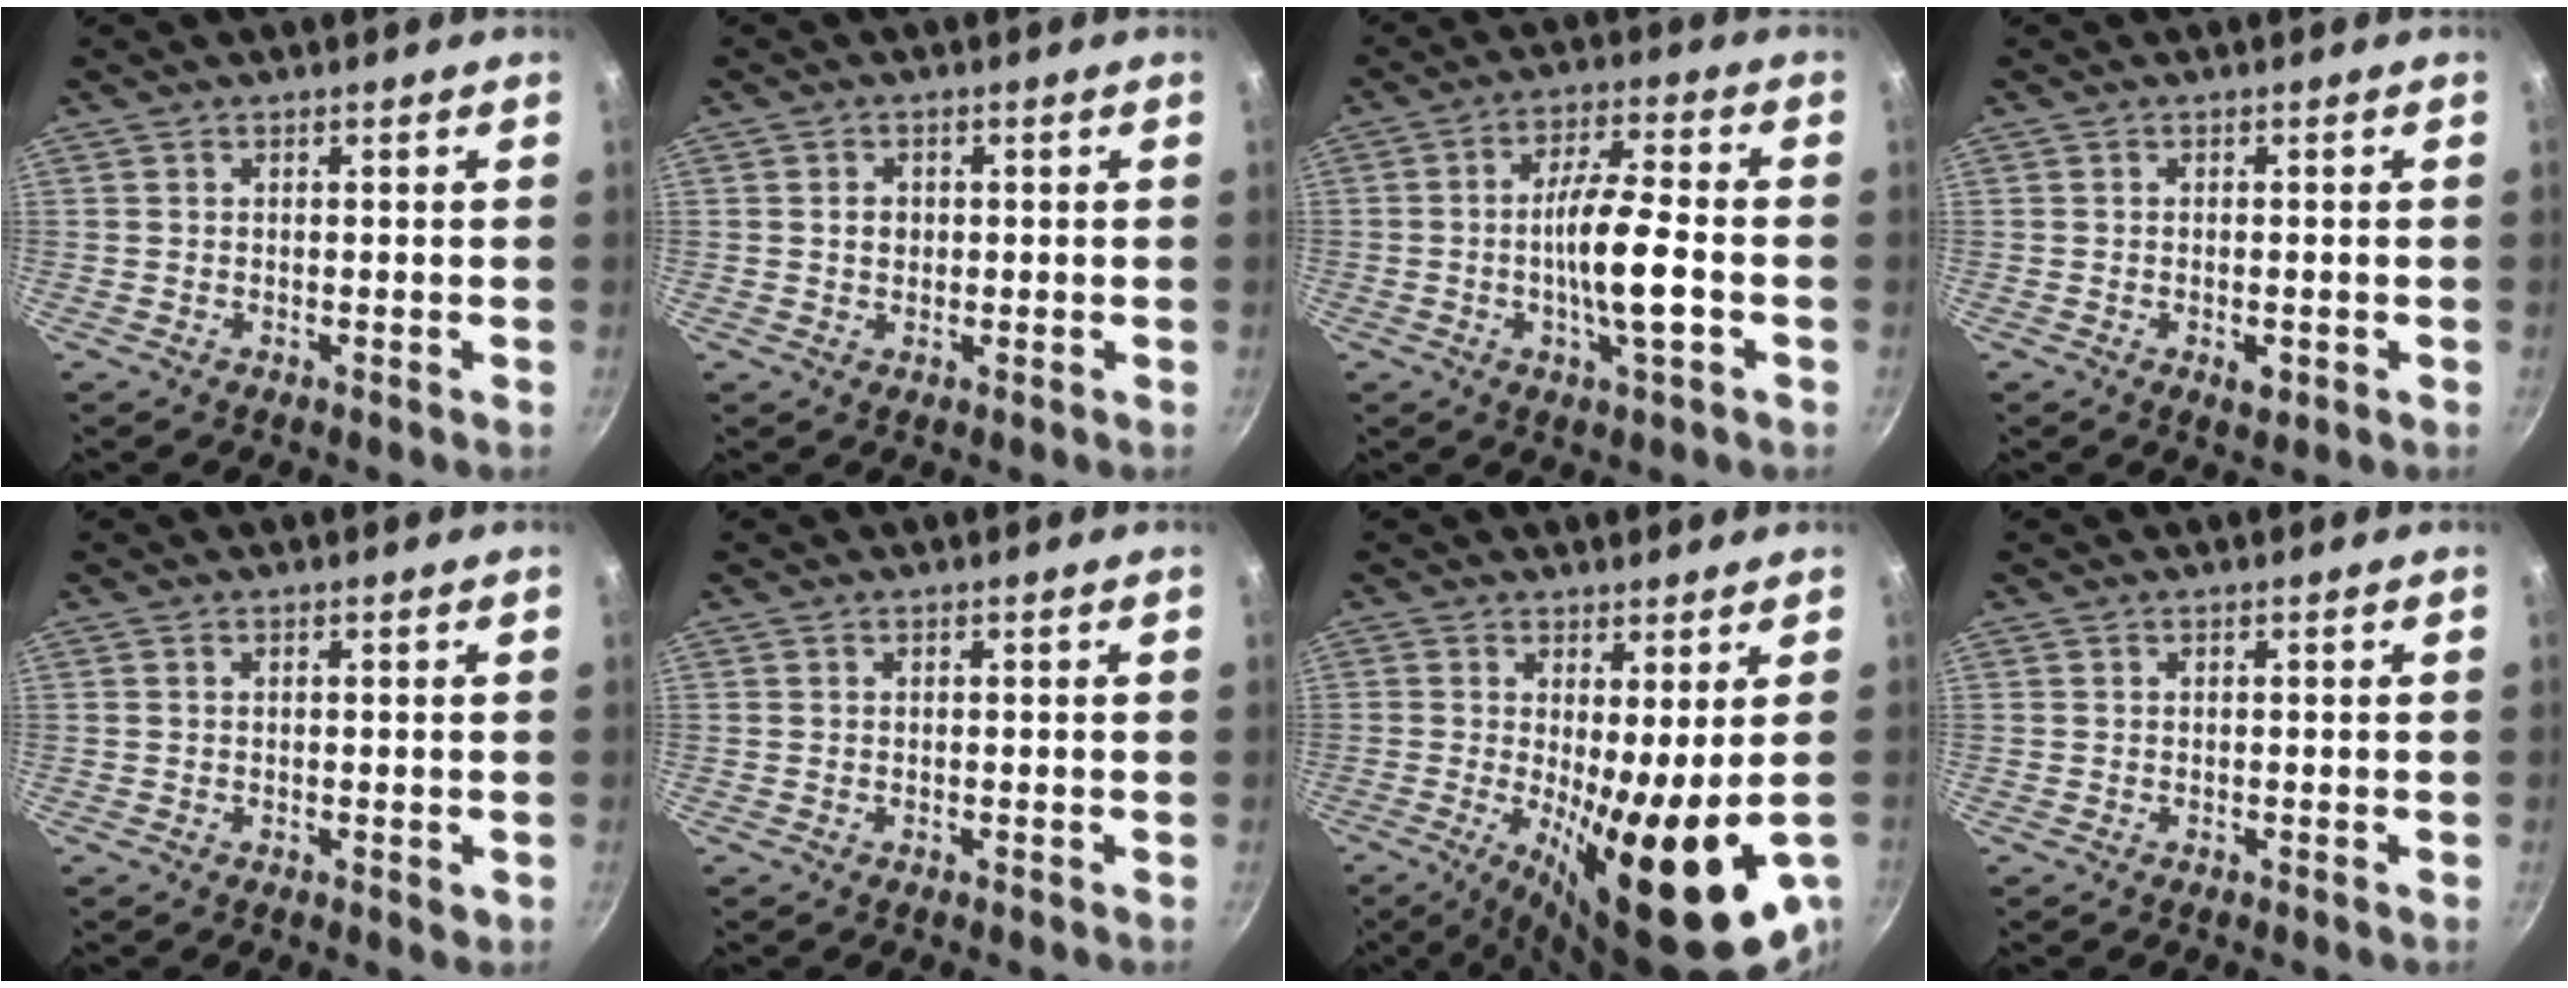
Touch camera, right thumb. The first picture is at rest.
{"total": 2.2, "force": [0.2, 1.9, 1.0], "torque": [-0.008, 0.001, 0.003]}
{"total": 10.6, "force": [-2.2, 2.6, 10.0], "torque": [-0.176, 0.022, -0.044]}
{"total": 2.5, "force": [-0.8, 1.3, 2.0], "torque": [-0.032, -0.002, -0.011]}
{"total": 1.3, "force": [0.1, 0.7, 1.0], "torque": [-0.012, 0.000, 0.002]}
{"total": 0.0}
{"total": 18.4, "force": [-3.0, 4.6, 17.6], "torque": [-0.245, -0.026, -0.028]}
{"total": 0.0}